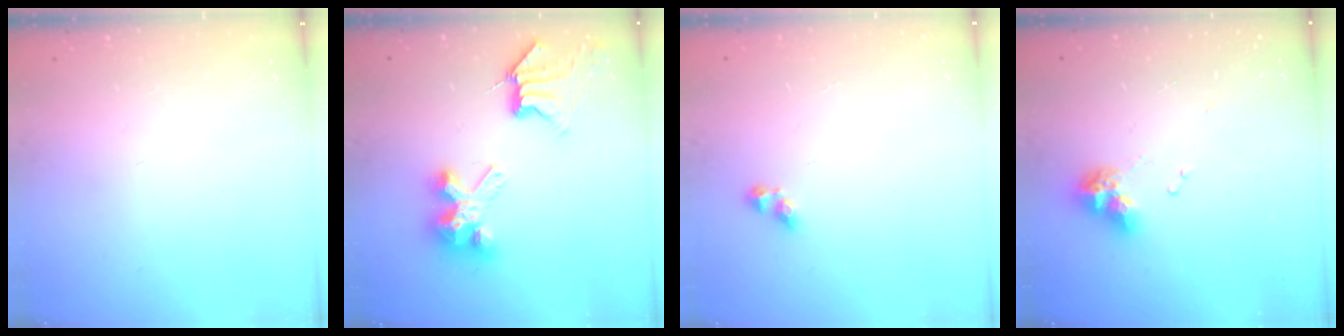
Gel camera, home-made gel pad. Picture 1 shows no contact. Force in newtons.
{"total": 10.3, "press": 10.2, "slide": 1.1}
{"total": 2.9, "press": 2.6, "slide": 1.1}
{"total": 9.0, "press": 8.9, "slide": 0.9}